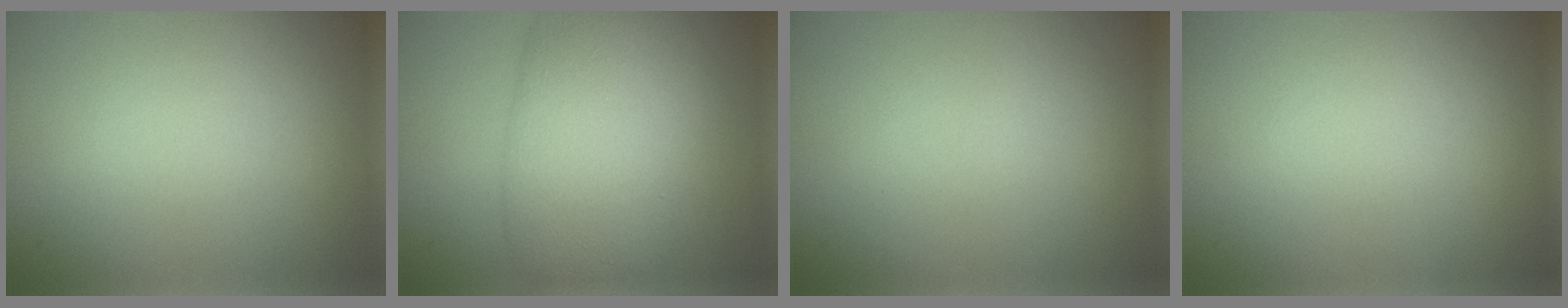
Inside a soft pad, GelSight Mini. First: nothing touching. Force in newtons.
{"total": 9.7, "press": 9.7, "slide": 0.5}
{"total": 0.0}
{"total": 0.0}